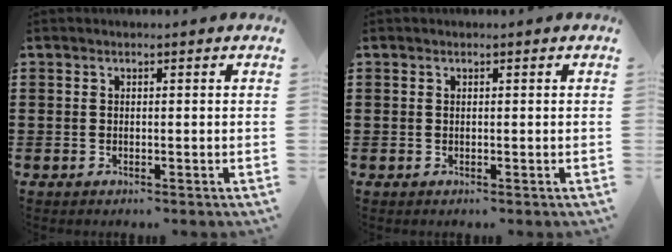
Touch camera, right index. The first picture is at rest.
{"total": 0.0}